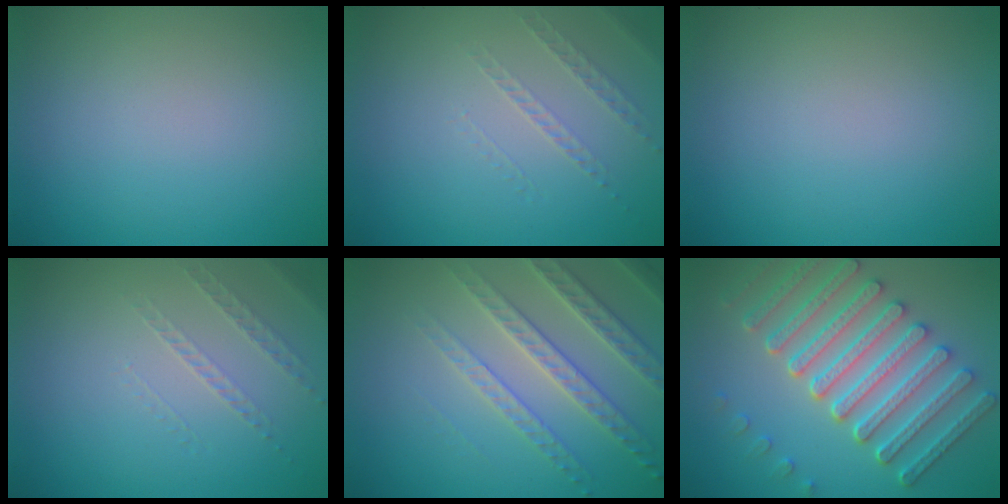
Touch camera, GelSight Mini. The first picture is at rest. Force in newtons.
{"total": 1.1, "press": 0.6, "slide": 0.9}
{"total": 0.0}
{"total": 1.1, "press": 0.6, "slide": 0.9}
{"total": 4.1, "press": 3.9, "slide": 1.3}
{"total": 7.7, "press": 6.5, "slide": 4.0}